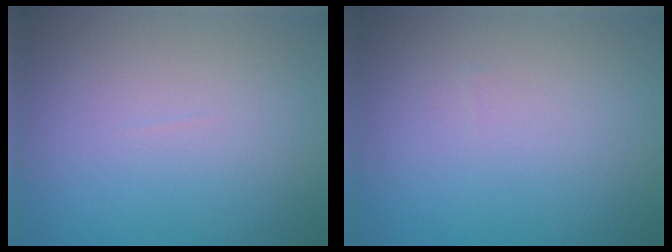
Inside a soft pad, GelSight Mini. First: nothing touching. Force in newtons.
{"total": 0.0}